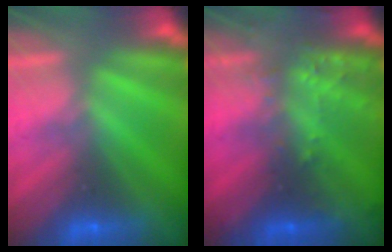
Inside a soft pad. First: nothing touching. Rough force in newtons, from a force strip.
{"total": 3.0}